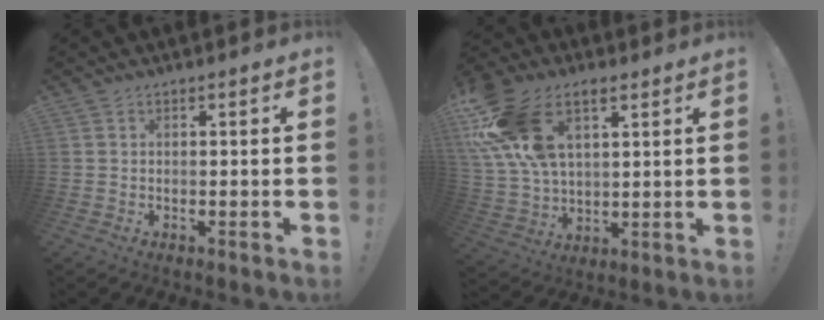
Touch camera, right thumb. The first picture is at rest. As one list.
[{"total": 18.4, "force": [8.7, 10.9, 12.1], "torque": [-0.249, -0.029, 0.161]}]